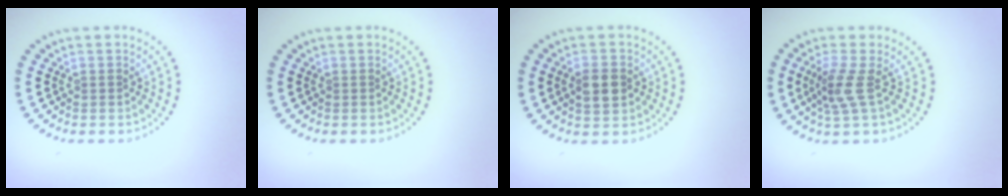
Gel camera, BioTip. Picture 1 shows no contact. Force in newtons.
{"total": 0.0}
{"total": 2.7, "press": 2.7, "slide": 0.1}
{"total": 2.7, "press": 2.0, "slide": 1.7}